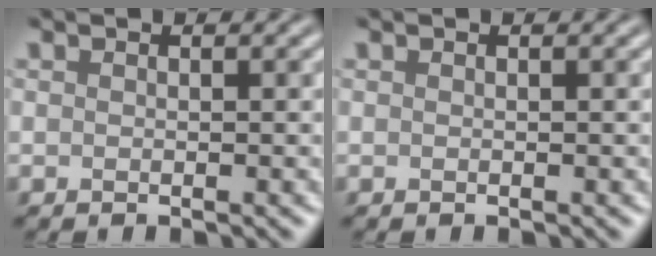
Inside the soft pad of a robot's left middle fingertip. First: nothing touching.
{"total": 0.0}